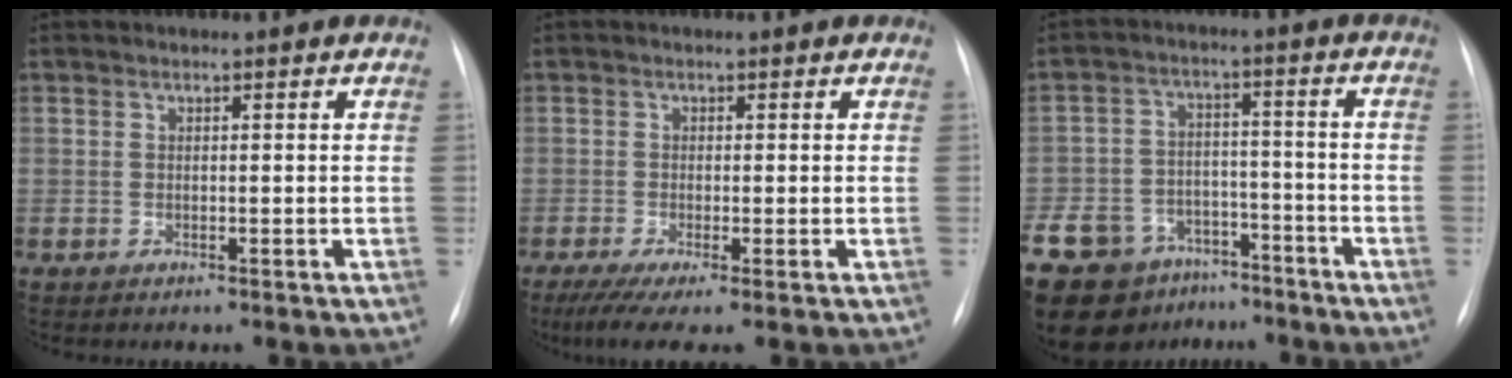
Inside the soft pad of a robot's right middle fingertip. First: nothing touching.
{"total": 5.3, "force": [-3.2, 0.8, 4.1], "torque": [-0.072, -0.018, -0.057]}
{"total": 20.9, "force": [-14.4, 12.6, 8.3], "torque": [-0.242, -0.007, -0.226]}